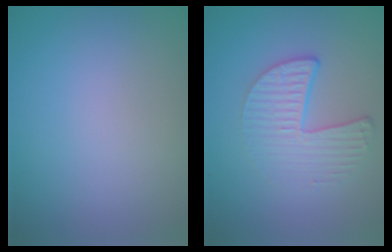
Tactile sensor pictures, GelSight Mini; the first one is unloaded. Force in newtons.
{"total": 4.5, "press": 3.1, "slide": 3.3}